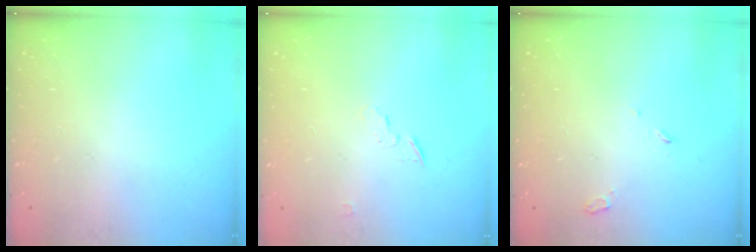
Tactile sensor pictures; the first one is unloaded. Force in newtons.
{"total": 3.9, "press": 3.9, "slide": 0.3}
{"total": 2.8, "press": 2.7, "slide": 0.7}